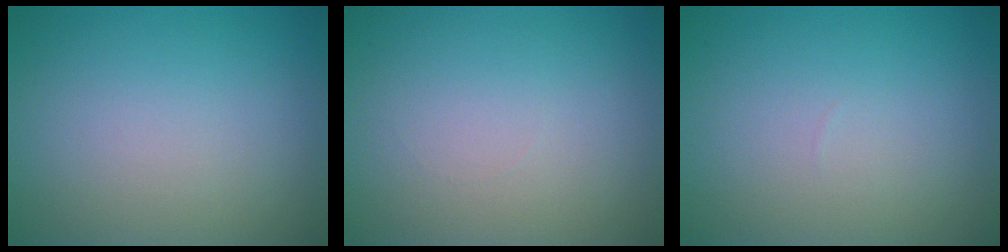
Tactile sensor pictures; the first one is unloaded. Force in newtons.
{"total": 0.0}
{"total": 0.0}